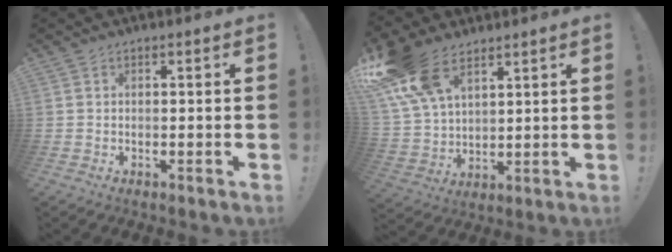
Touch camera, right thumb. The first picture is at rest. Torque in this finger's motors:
{"motor_torque": [0.84, 2.09, 1.81, 0.96, 0.61]}